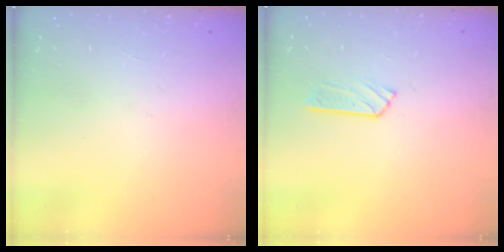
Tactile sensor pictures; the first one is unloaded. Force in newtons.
{"total": 3.4, "press": 3.4, "slide": 0.3}